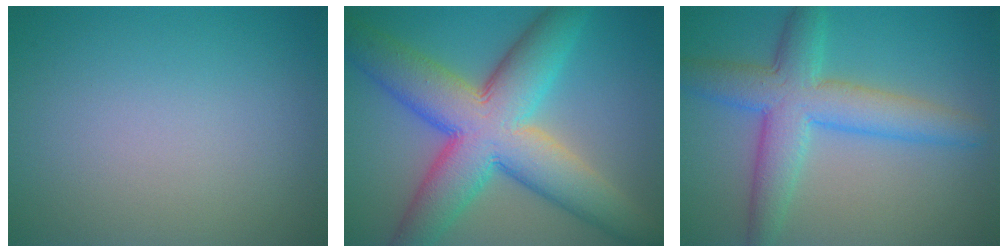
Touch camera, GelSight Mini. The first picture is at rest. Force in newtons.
{"total": 12.1, "press": 12.1, "slide": 0.7}
{"total": 6.5, "press": 6.5, "slide": 0.1}